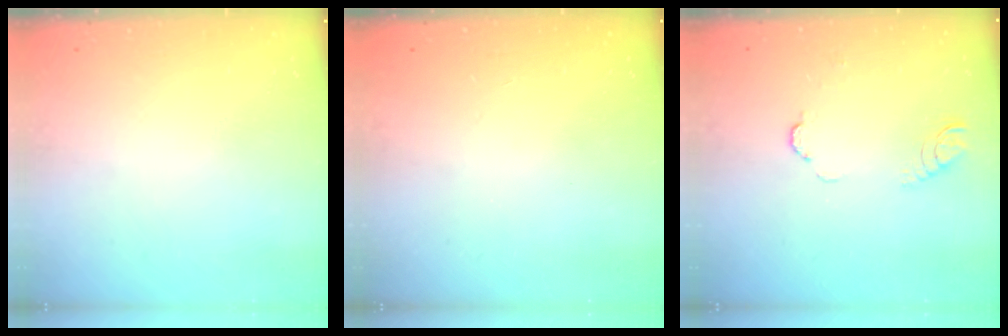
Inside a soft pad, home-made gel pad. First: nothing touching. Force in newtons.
{"total": 0.0}
{"total": 3.1, "press": 3.1, "slide": 0.2}